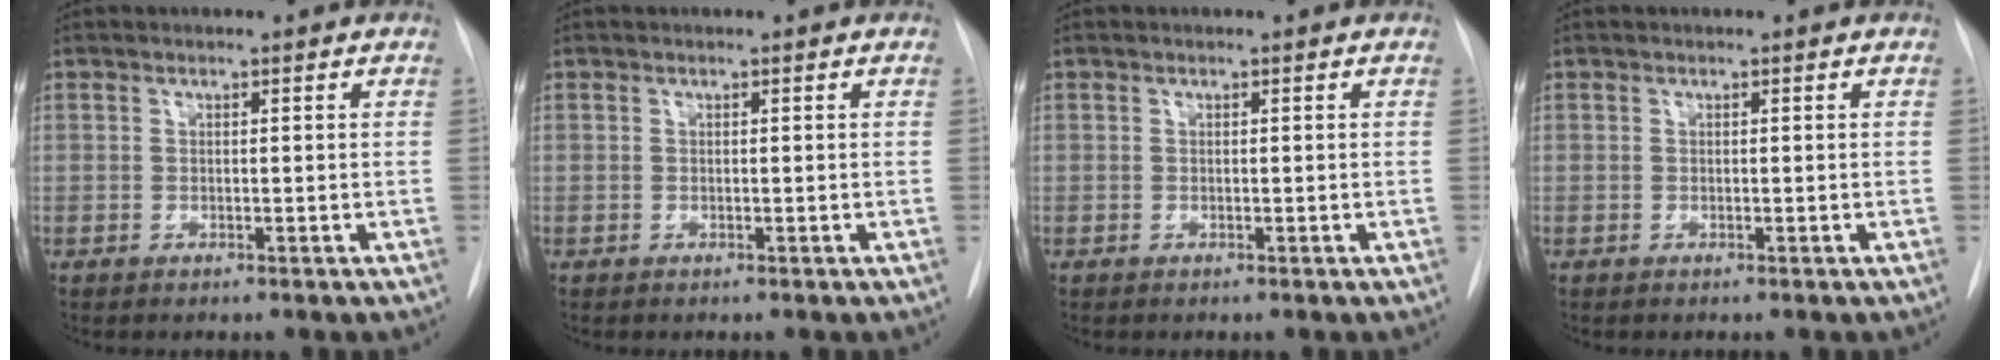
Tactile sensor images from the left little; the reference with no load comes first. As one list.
[{"total": 0.0}, {"total": 0.0}, {"total": 0.0}]